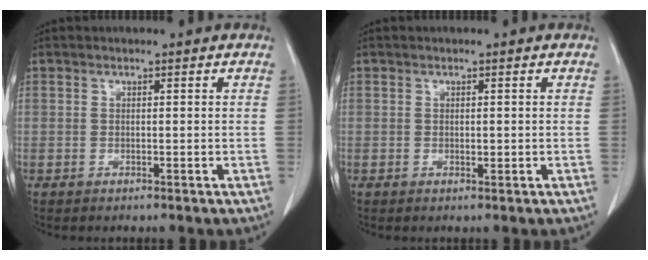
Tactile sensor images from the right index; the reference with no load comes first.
{"total": 0.7, "force": [0.0, 0.4, 0.6], "torque": [-0.011, -0.001, 0.001]}